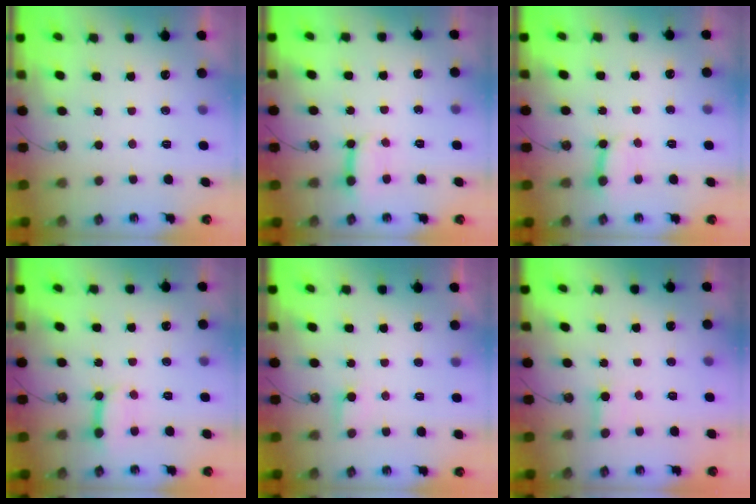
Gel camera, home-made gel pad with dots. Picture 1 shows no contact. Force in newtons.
{"total": 6.2, "press": 6.1, "slide": 0.7}
{"total": 4.7, "press": 4.7, "slide": 0.6}
{"total": 7.9, "press": 7.8, "slide": 0.9}
{"total": 4.7, "press": 4.6, "slide": 0.4}
{"total": 2.4, "press": 2.4, "slide": 0.0}